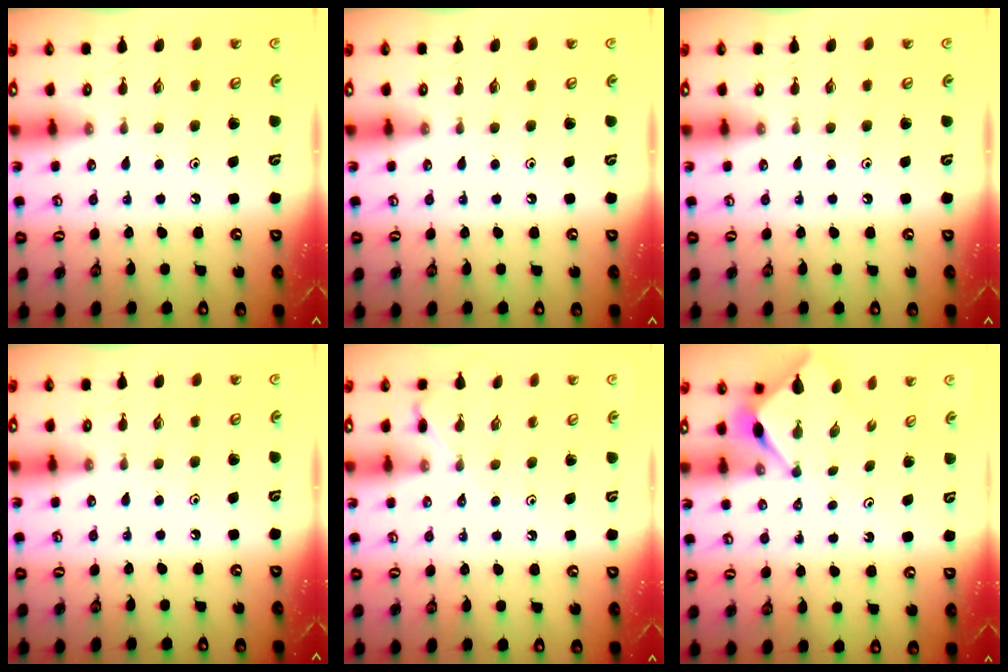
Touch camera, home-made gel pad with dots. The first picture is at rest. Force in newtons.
{"total": 0.0}
{"total": 0.0}
{"total": 0.0}
{"total": 5.4, "press": 5.3, "slide": 0.9}
{"total": 2.8, "press": 2.8, "slide": 0.3}